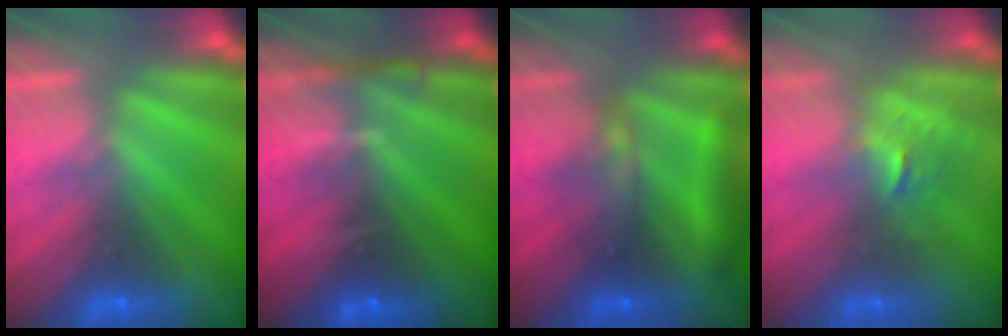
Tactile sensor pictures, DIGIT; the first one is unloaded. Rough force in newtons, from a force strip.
{"total": 8.8}
{"total": 9.0}
{"total": 2.5}